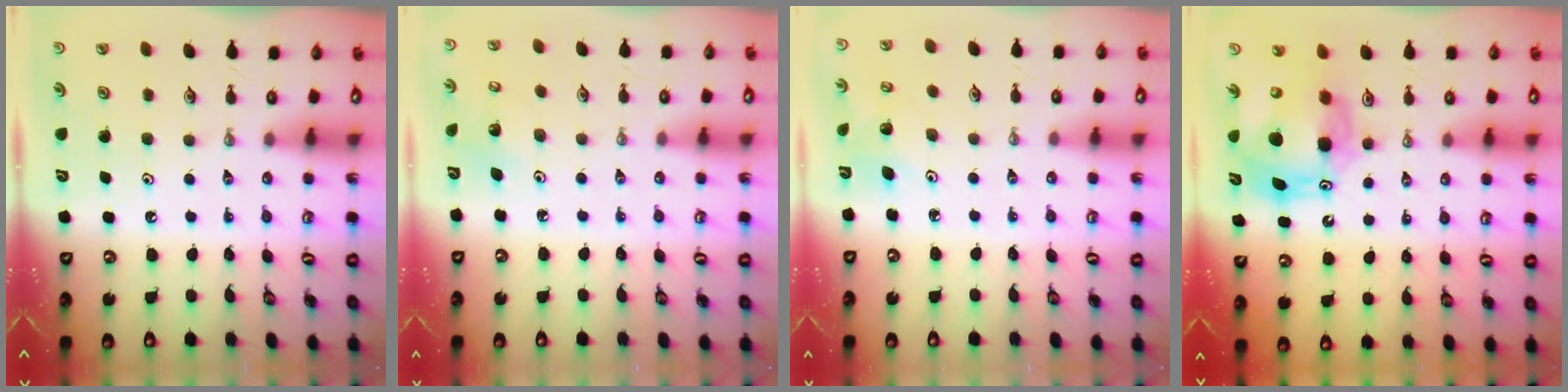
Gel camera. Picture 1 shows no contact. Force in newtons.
{"total": 4.1, "press": 4.1, "slide": 0.4}
{"total": 3.7, "press": 3.3, "slide": 1.6}
{"total": 14.3, "press": 14.3, "slide": 1.3}